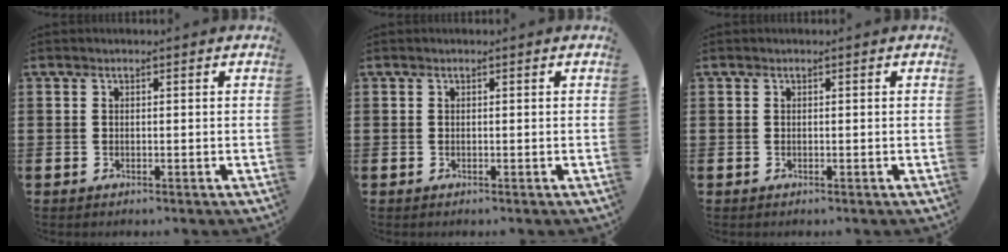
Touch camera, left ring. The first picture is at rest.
{"total": 0.0}
{"total": 0.0}